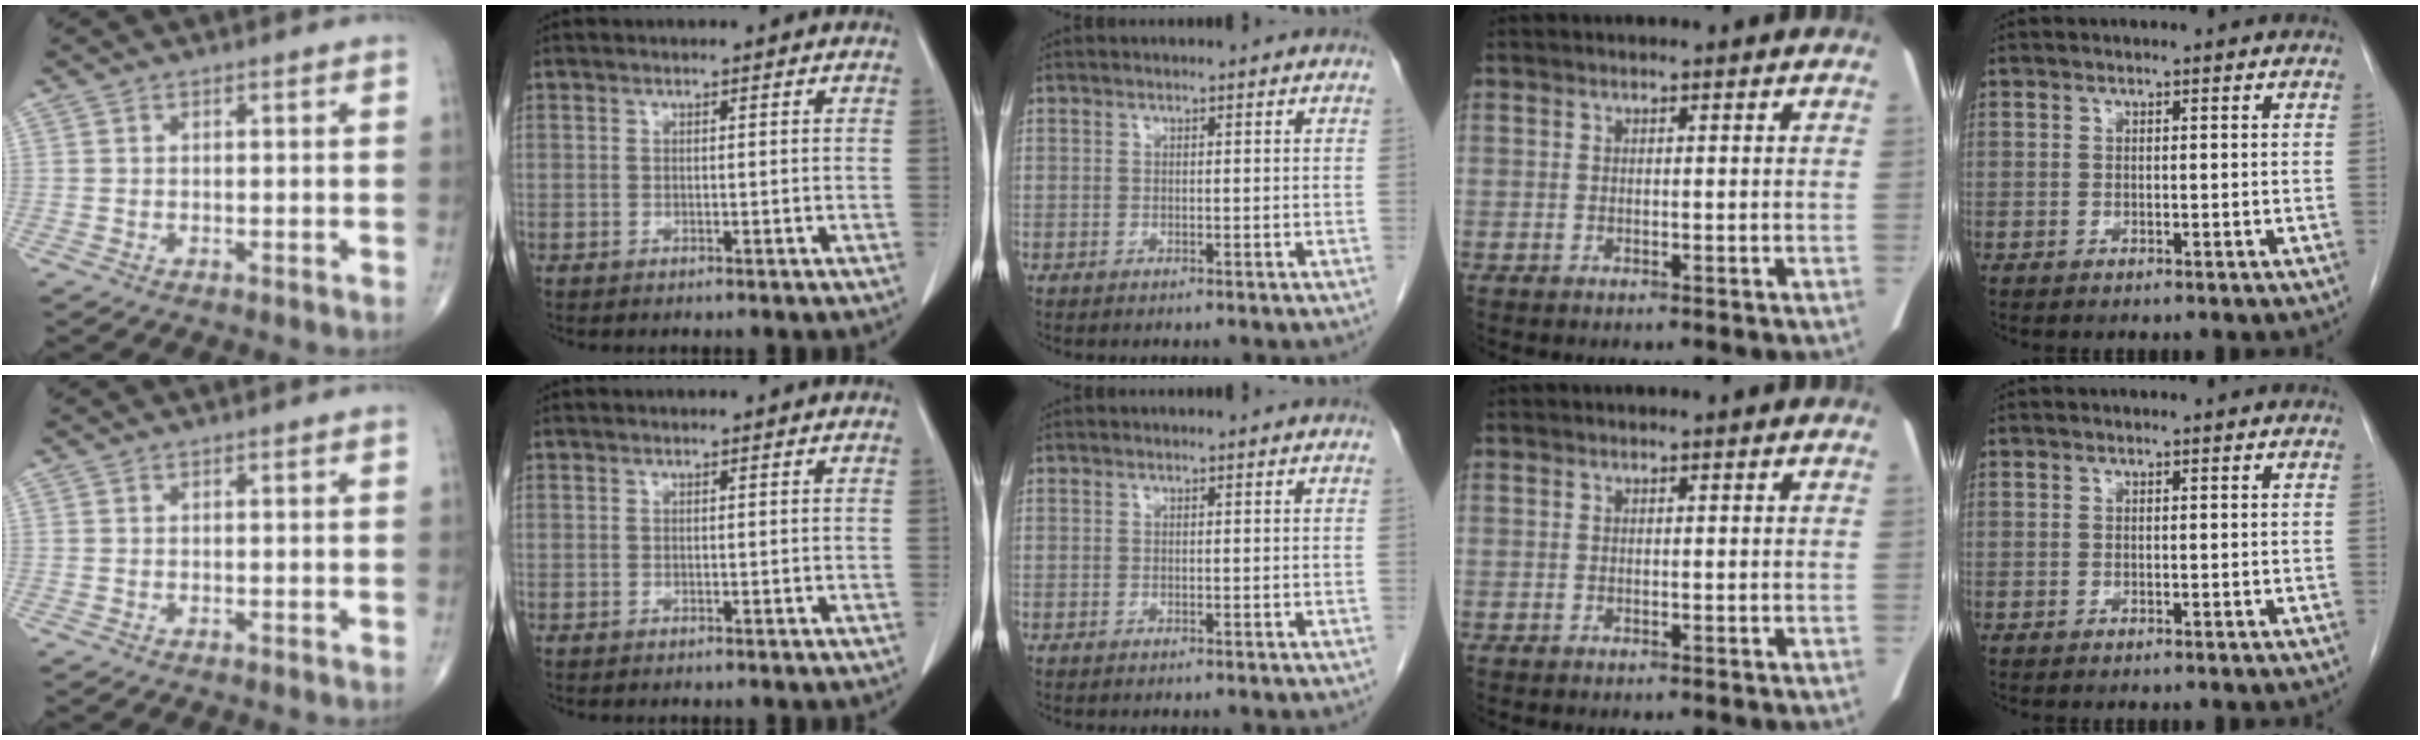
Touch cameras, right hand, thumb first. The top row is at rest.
{}